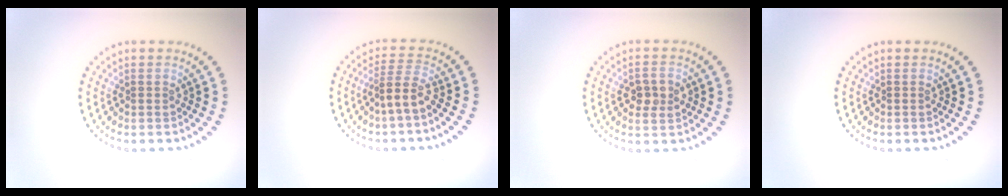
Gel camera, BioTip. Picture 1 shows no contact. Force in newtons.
{"total": 2.7, "press": 1.9, "slide": 1.9}
{"total": 2.4, "press": 2.4, "slide": 0.2}
{"total": 0.0}